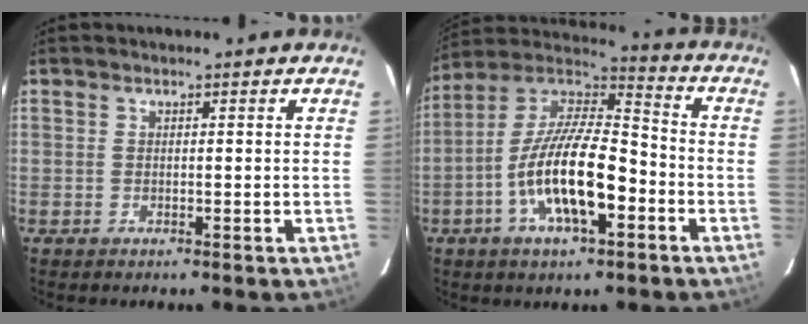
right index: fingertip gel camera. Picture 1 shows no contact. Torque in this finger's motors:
{"motor_torque": [1.10, -0.71, 1.05, 0.21]}